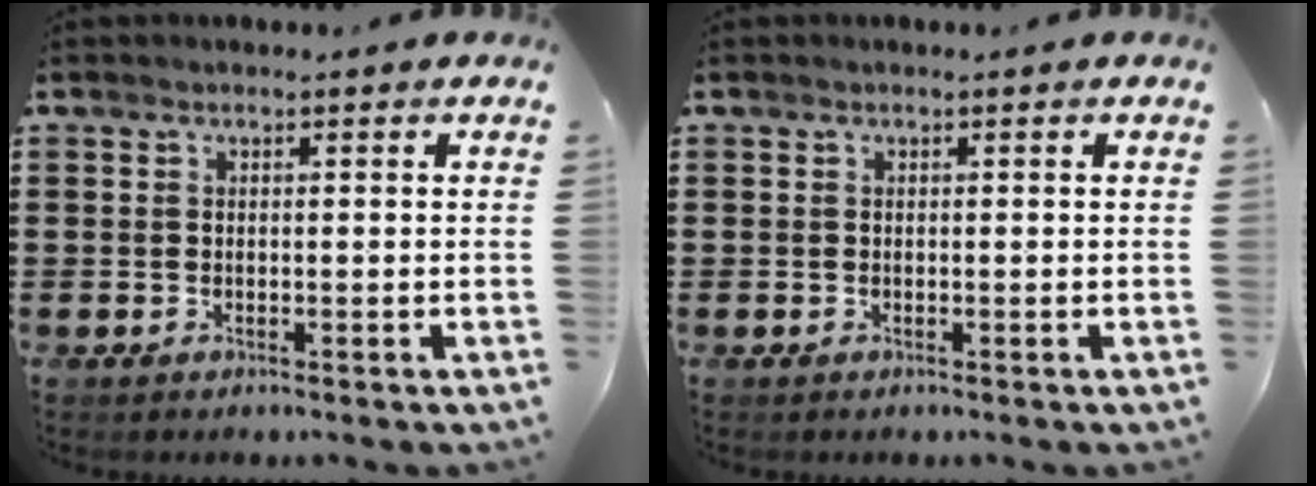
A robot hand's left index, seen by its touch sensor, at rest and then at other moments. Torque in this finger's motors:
{"motor_torque": [0.00, 0.00, 0.00, 0.00]}